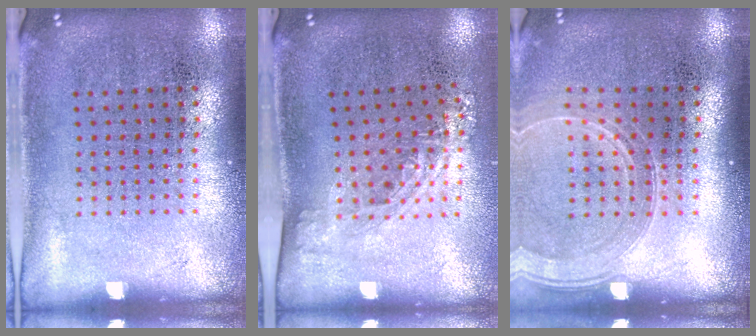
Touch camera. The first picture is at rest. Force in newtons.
{"total": 1.4, "press": 1.0, "slide": 0.9}
{"total": 1.4, "press": 1.3, "slide": 0.5}